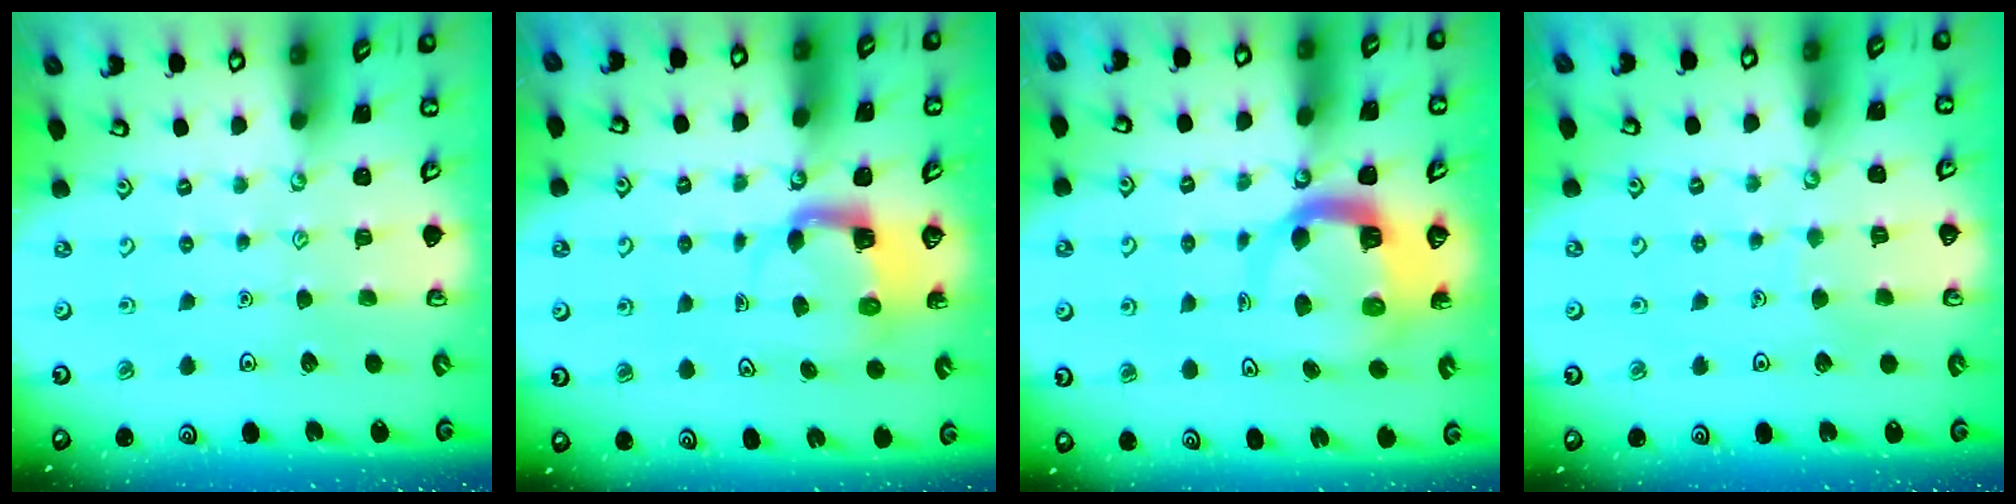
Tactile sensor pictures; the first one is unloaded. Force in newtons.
{"total": 4.0, "press": 3.9, "slide": 0.4}
{"total": 8.0, "press": 7.9, "slide": 1.0}
{"total": 3.3, "press": 3.3, "slide": 0.3}